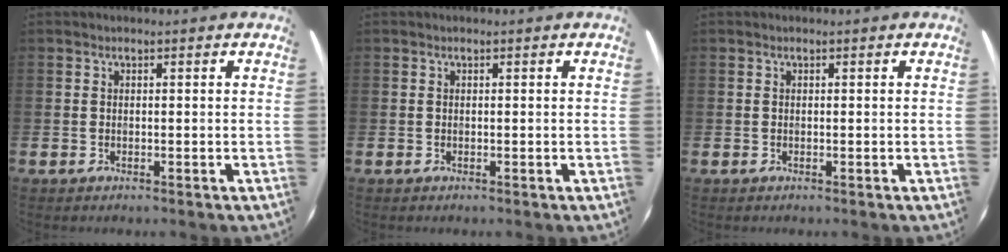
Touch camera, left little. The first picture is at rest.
{"total": 0.0}
{"total": 0.0}